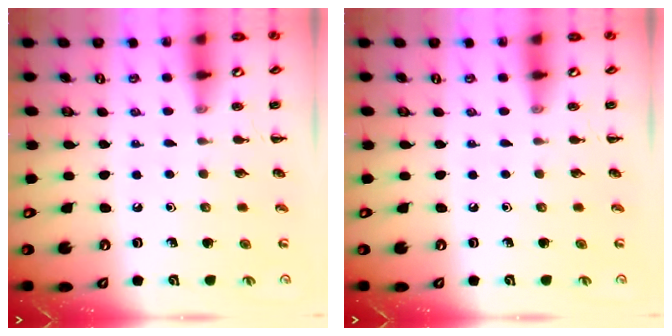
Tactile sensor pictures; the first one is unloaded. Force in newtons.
{"total": 0.0}